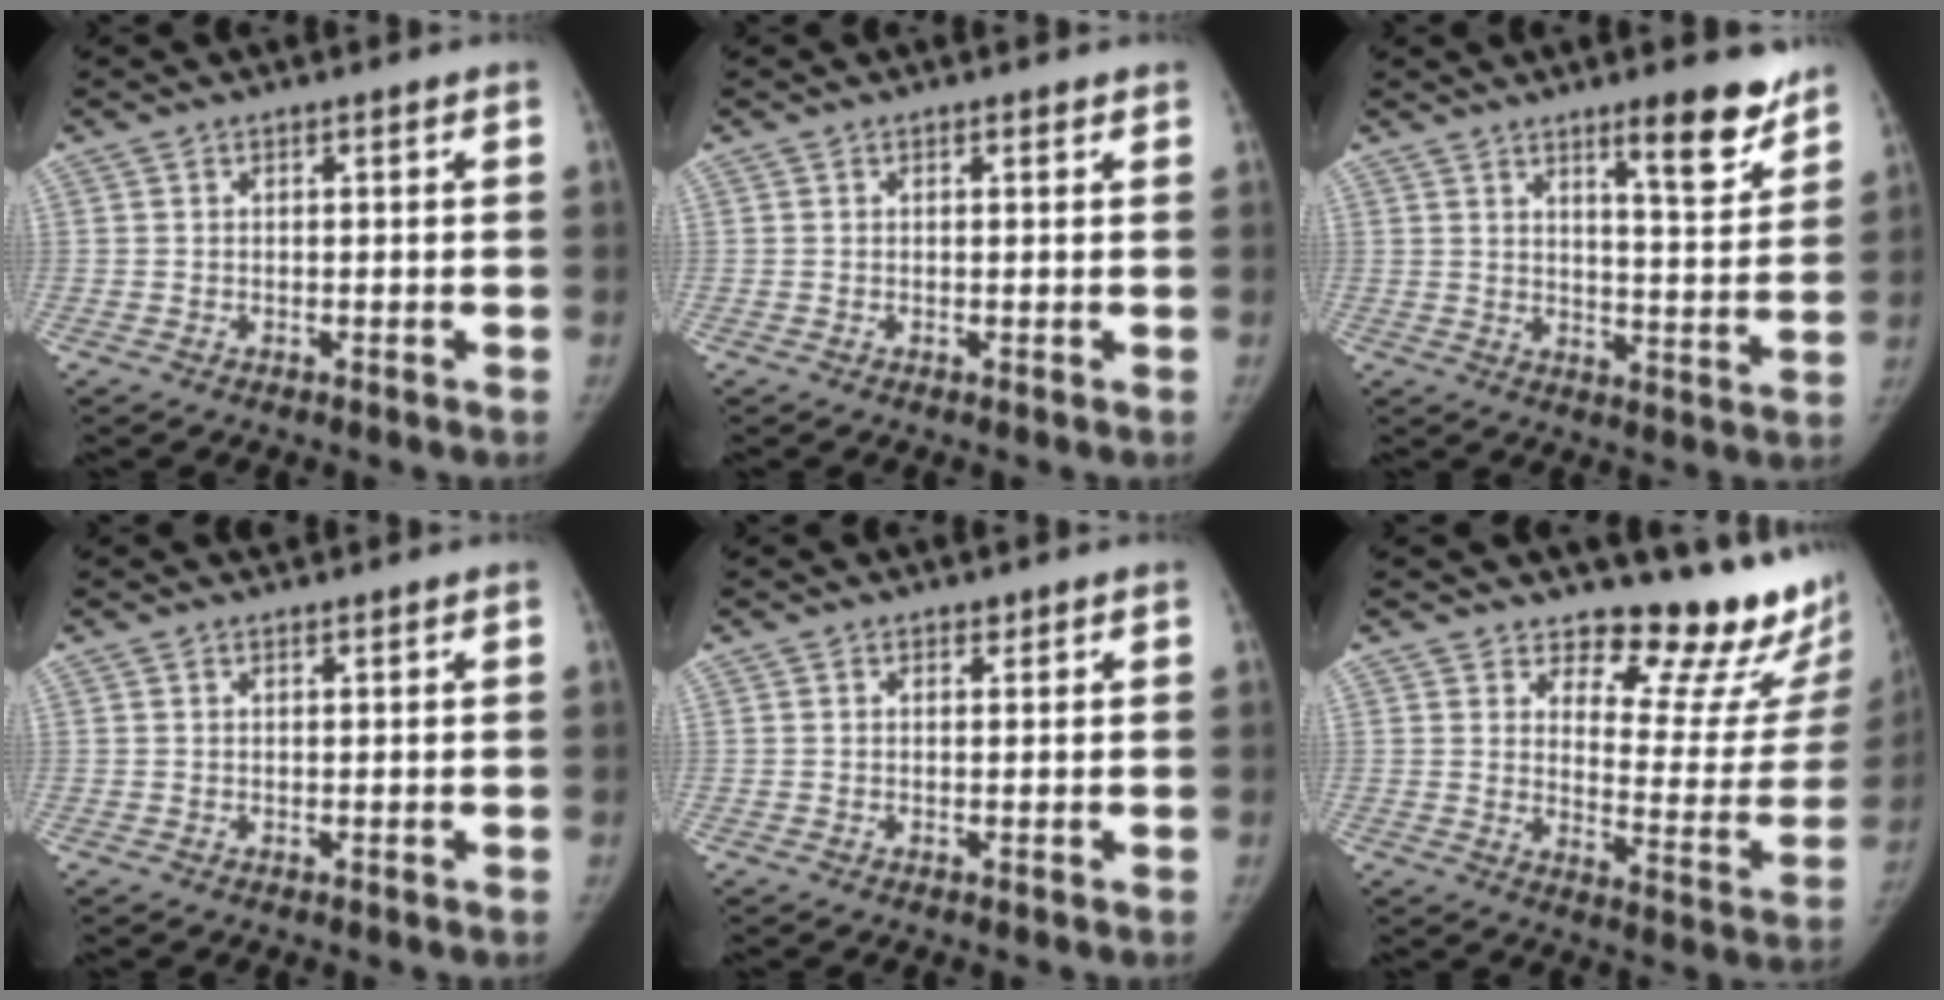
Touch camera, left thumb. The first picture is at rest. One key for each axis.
{"total": 0.7, "fx": 0.5, "fy": 0.3, "fz": 0.2, "tx": -0.003, "ty": -0.004, "tz": 0.005}
{"total": 10.6, "fx": 7.4, "fy": 2.2, "fz": 7.2, "tx": -0.076, "ty": -0.055, "tz": 0.109}
{"total": 0.6, "fx": 0.6, "fy": 0.0, "fz": 0.0, "tx": -0.004, "ty": -0.003, "tz": 0.010}
{"total": 0.6, "fx": 0.4, "fy": 0.3, "fz": 0.1, "tx": -0.001, "ty": -0.003, "tz": 0.005}
{"total": 18.3, "fx": 15.2, "fy": 6.2, "fz": 8.2, "tx": -0.048, "ty": -0.148, "tz": 0.184}